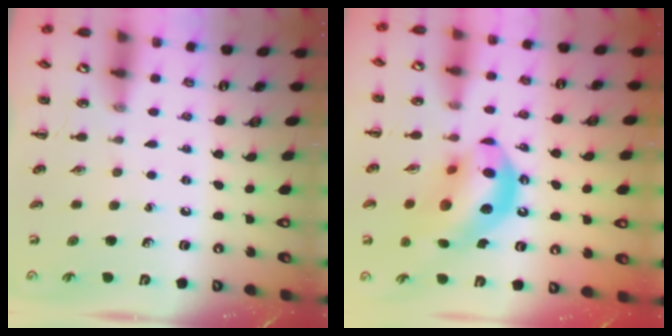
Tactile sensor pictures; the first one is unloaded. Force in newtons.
{"total": 16.5, "press": 15.9, "slide": 4.1}